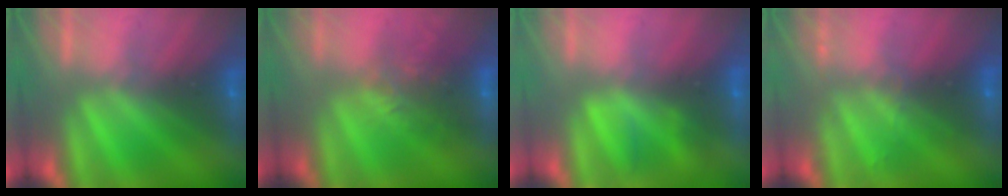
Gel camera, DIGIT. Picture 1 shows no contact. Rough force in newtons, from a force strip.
{"total": 4.5}
{"total": 2.1}
{"total": 2.0}